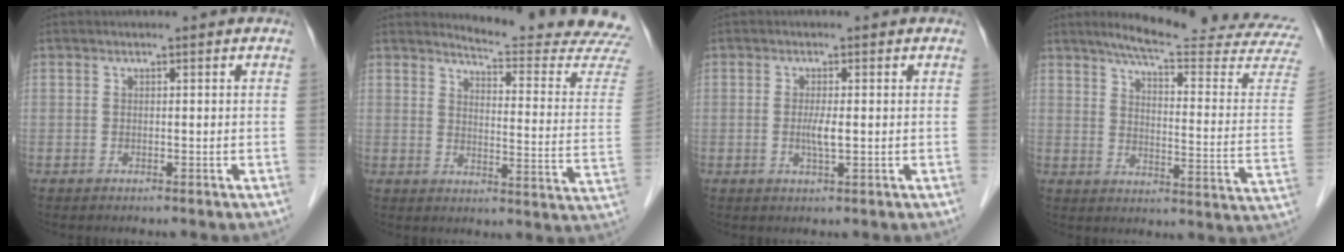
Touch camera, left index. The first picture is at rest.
{"total": 16.5, "force": [16.3, -1.3, 2.3], "torque": [-0.025, -0.140, 0.175]}
{"total": 2.2, "force": [0.0, 0.1, 2.2], "torque": [-0.047, -0.004, -0.001]}
{"total": 22.4, "force": [20.6, -0.3, 8.8], "torque": [-0.126, -0.102, 0.244]}